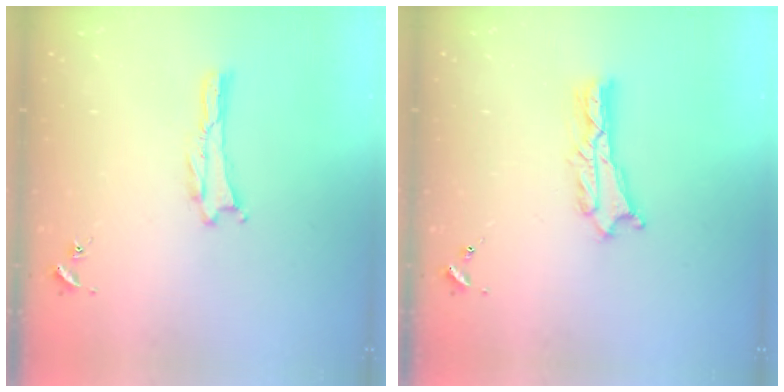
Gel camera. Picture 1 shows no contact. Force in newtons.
{"total": 2.4, "press": 2.4, "slide": 0.2}